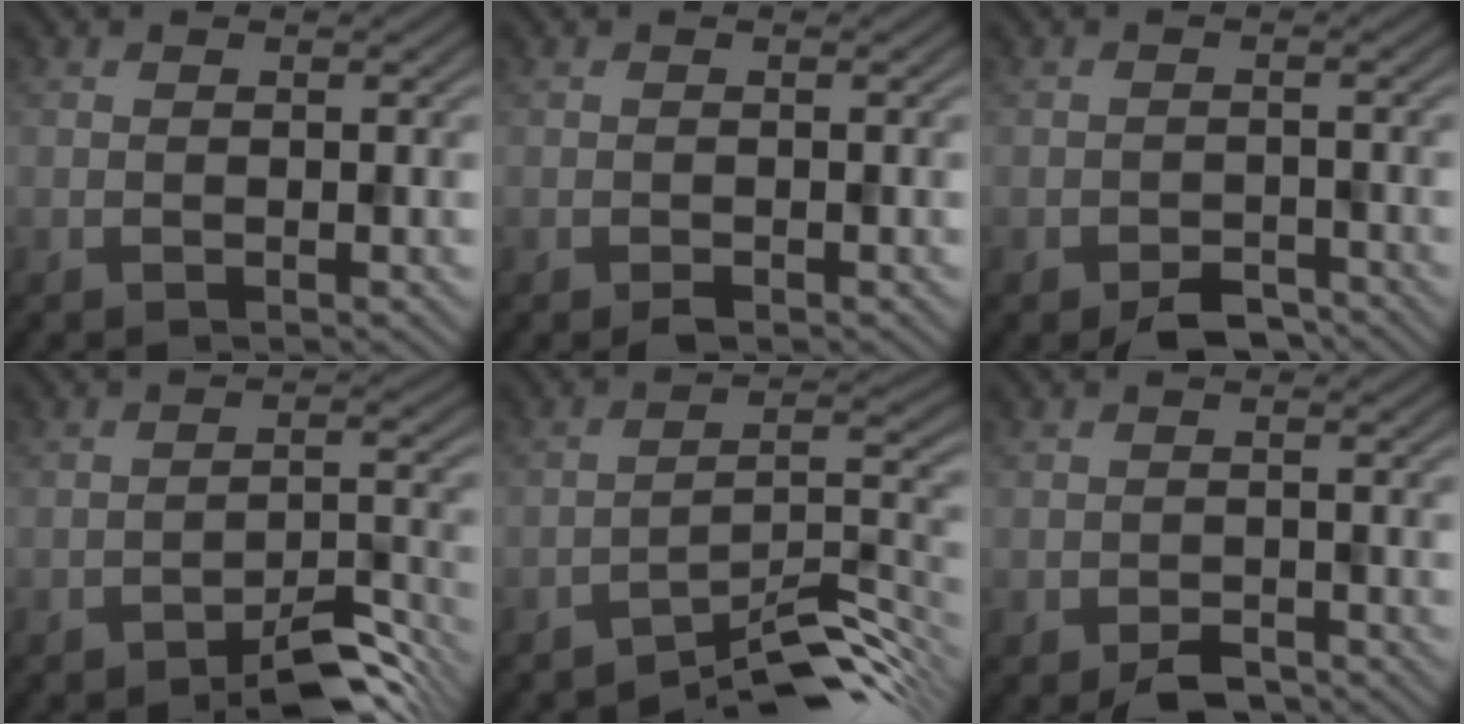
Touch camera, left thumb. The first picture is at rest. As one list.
[{"total": 0.8, "force": [-0.6, 0.3, 0.4], "torque": [-0.006, -0.001, -0.008]}, {"total": 3.4, "force": [-2.6, 1.4, 1.5], "torque": [-0.025, -0.004, -0.045]}, {"total": 5.4, "force": [-4.1, 1.4, 3.2], "torque": [-0.041, 0.010, -0.064]}, {"total": 8.3, "force": [-6.7, 1.6, 4.7], "torque": [-0.069, 0.011, -0.119]}, {"total": 2.8, "force": [-2.2, 1.1, 1.4], "torque": [-0.021, -0.002, -0.039]}]